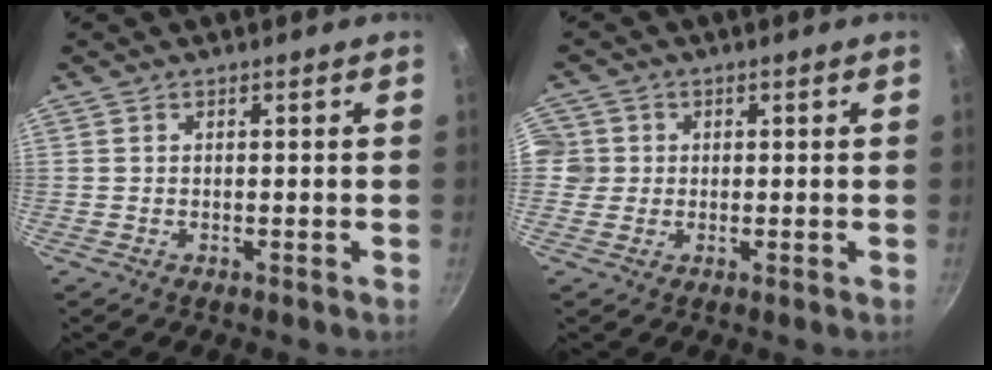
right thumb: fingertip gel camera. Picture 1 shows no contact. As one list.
[{"total": 4.7, "force": [0.3, 4.6, 1.0], "torque": [0.007, 0.007, -0.001]}]